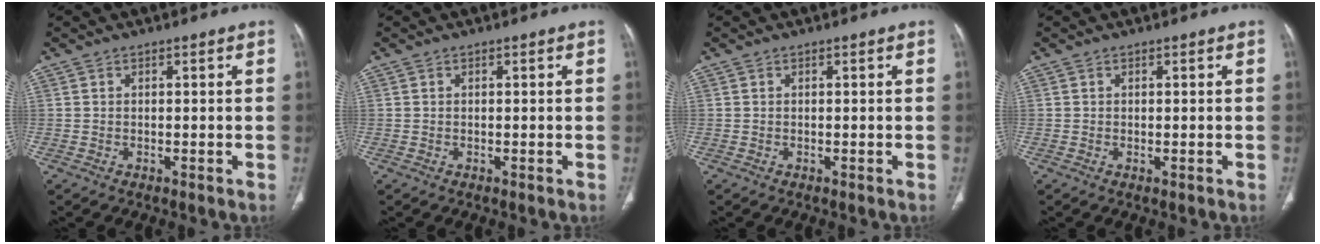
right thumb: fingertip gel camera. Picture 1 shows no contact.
{"total": 0.0}
{"total": 0.0}
{"total": 0.0}